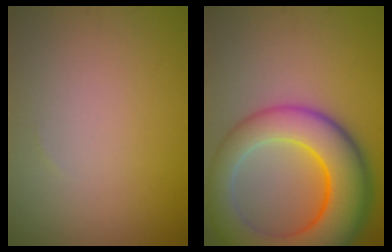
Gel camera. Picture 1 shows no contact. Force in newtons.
{"total": 10.9, "press": 10.9, "slide": 0.4}